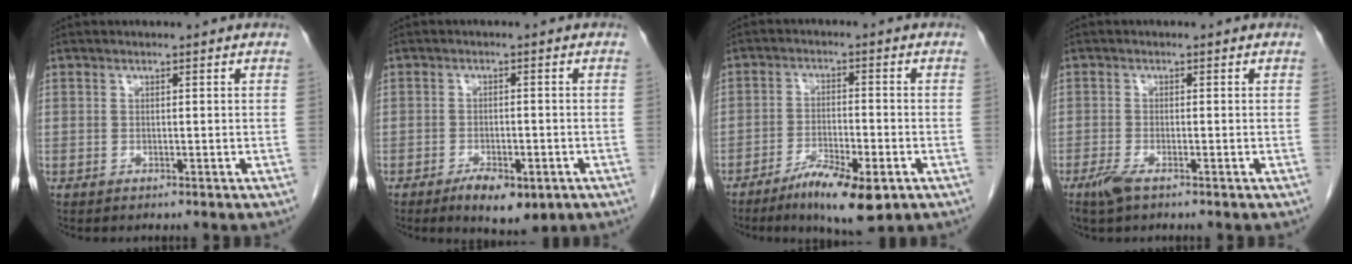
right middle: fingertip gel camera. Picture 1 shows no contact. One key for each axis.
{"total": 6.5, "fx": -3.9, "fy": 2.6, "fz": 4.6, "tx": -0.065, "ty": -0.006, "tz": -0.051}
{"total": 9.3, "fx": -5.5, "fy": 2.0, "fz": 7.3, "tx": -0.124, "ty": -0.014, "tz": -0.085}
{"total": 2.6, "fx": -1.7, "fy": 0.5, "fz": 1.9, "tx": -0.045, "ty": -0.006, "tz": -0.034}